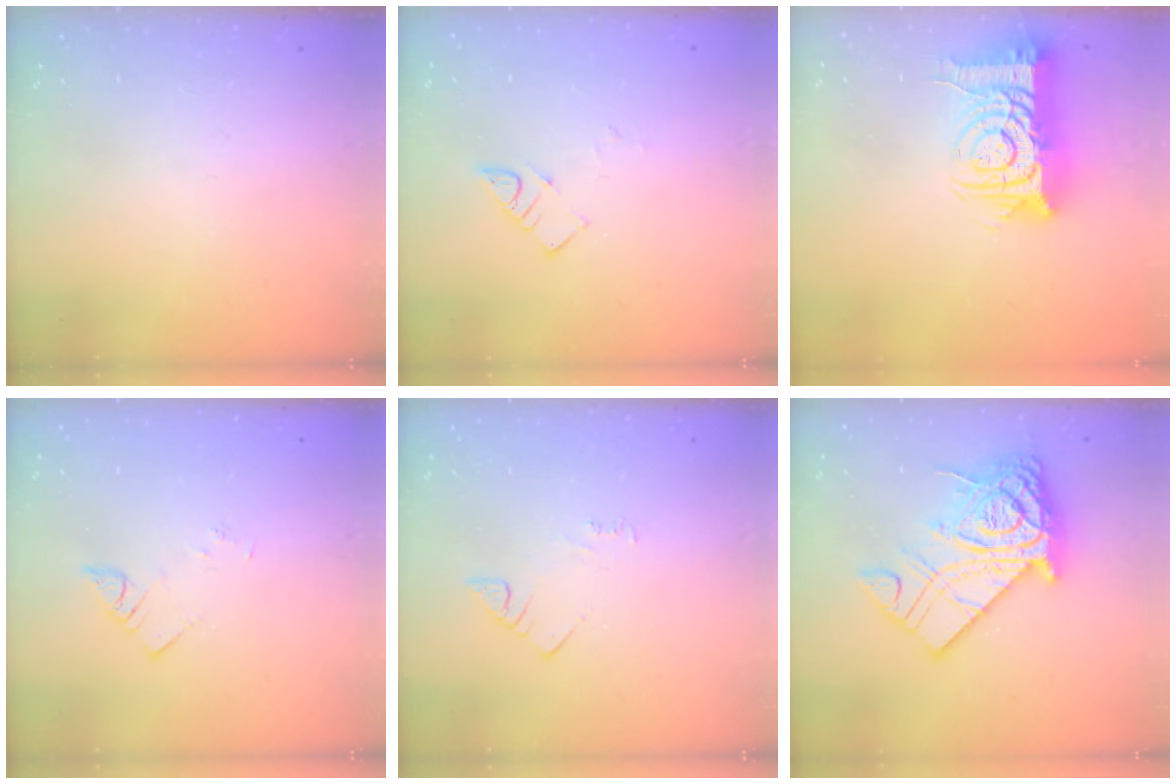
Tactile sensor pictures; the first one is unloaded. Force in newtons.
{"total": 3.9, "press": 3.9, "slide": 0.5}
{"total": 15.4, "press": 15.4, "slide": 1.3}
{"total": 2.2, "press": 2.2, "slide": 0.2}
{"total": 2.5, "press": 2.5, "slide": 0.4}
{"total": 19.9, "press": 19.8, "slide": 2.2}